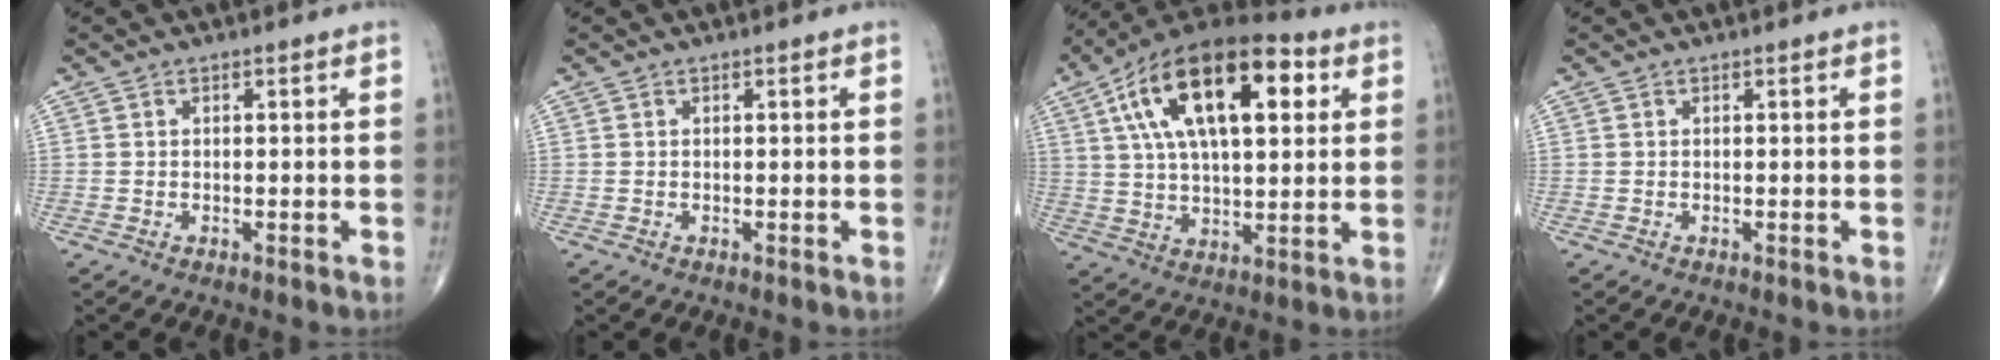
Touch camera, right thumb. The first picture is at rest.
{"total": 0.0}
{"total": 23.4, "force": [7.8, 11.0, 19.2], "torque": [-0.317, 0.011, 0.124]}
{"total": 0.0}